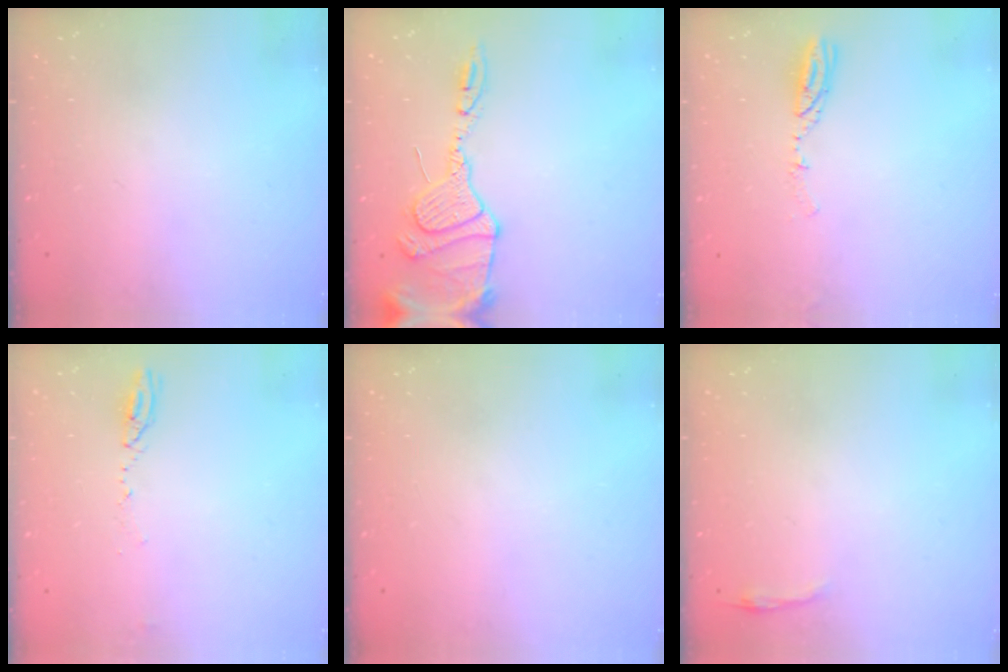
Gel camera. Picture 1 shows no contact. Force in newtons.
{"total": 14.4, "press": 14.4, "slide": 1.5}
{"total": 4.8, "press": 4.7, "slide": 1.0}
{"total": 3.9, "press": 3.8, "slide": 1.2}
{"total": 0.0}
{"total": 2.8, "press": 2.8, "slide": 0.6}